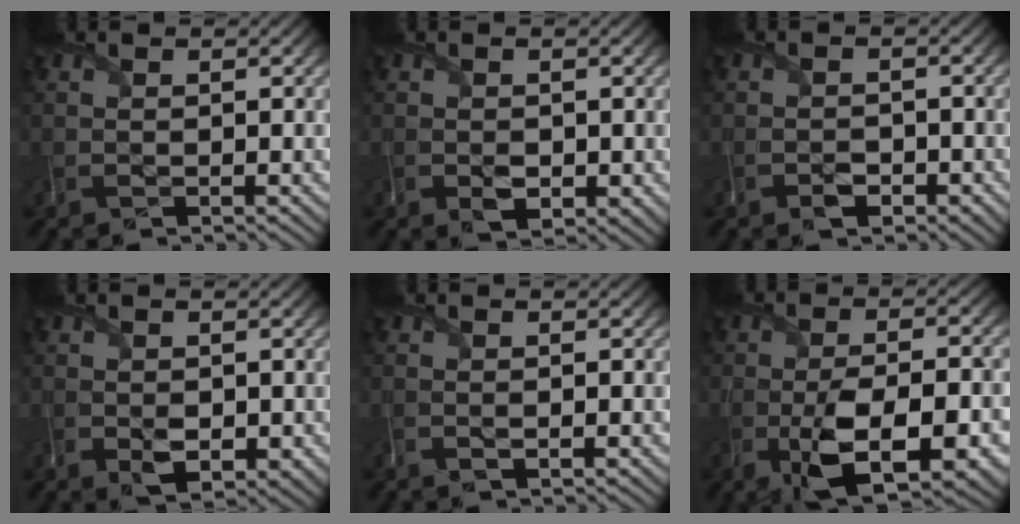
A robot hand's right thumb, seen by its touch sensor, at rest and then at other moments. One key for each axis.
{"total": 2.7, "fx": -0.7, "fy": 1.9, "fz": 1.8, "tx": -0.039, "ty": -0.015, "tz": -0.010}
{"total": 2.2, "fx": -1.4, "fy": 1.3, "fz": 1.1, "tx": -0.020, "ty": -0.002, "tz": -0.027}
{"total": 3.2, "fx": -0.8, "fy": 2.1, "fz": 2.3, "tx": -0.049, "ty": -0.017, "tz": -0.009}
{"total": 1.1, "fx": -0.5, "fy": 0.3, "fz": 1.0, "tx": -0.022, "ty": -0.005, "tz": -0.008}
{"total": 12.6, "fx": -4.8, "fy": 4.9, "fz": 10.6, "tx": -0.196, "ty": -0.021, "tz": -0.073}